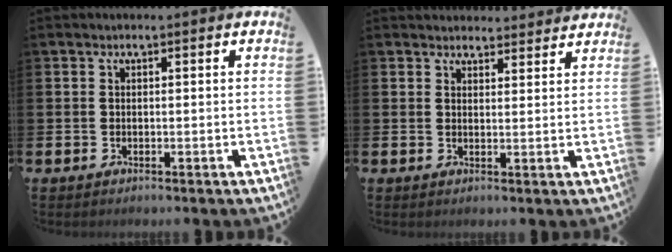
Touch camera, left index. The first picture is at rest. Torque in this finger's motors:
{"motor_torque": [0.91, -1.23, 0.09, 0.00]}